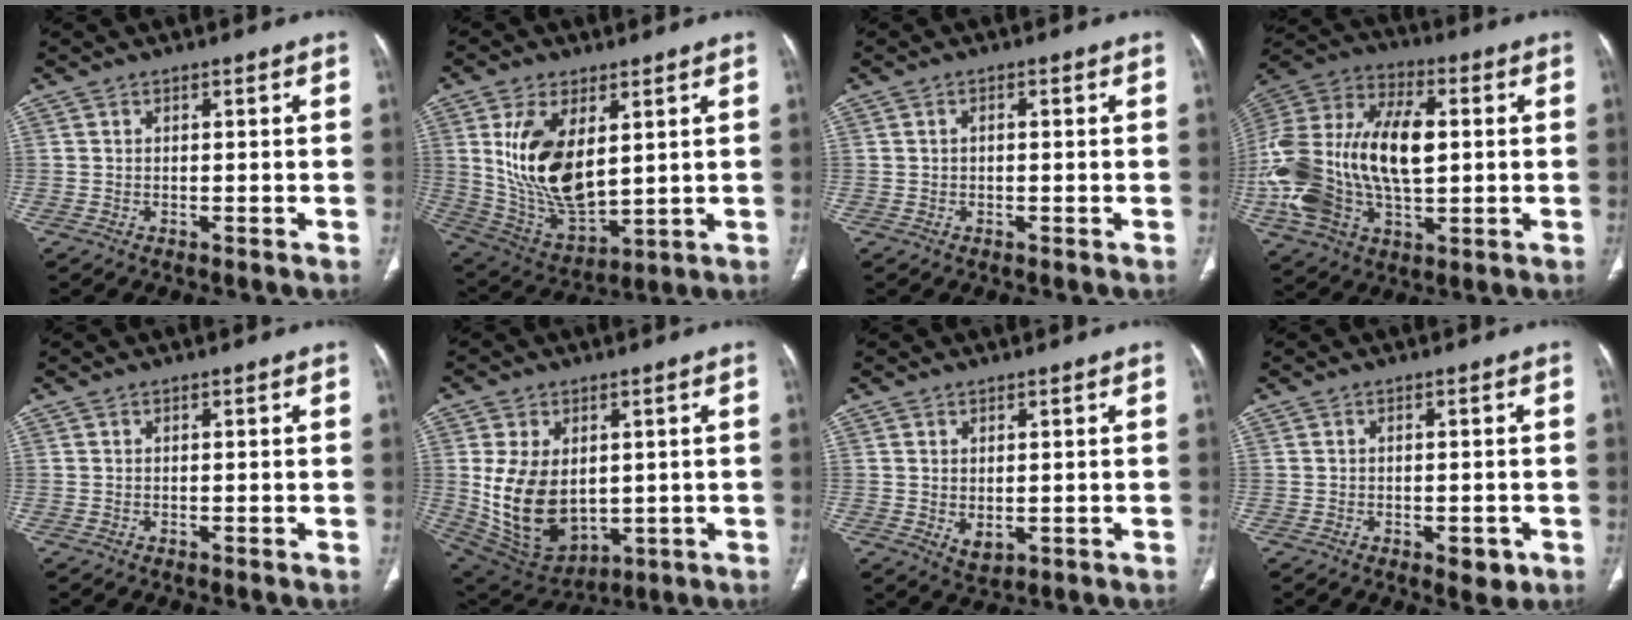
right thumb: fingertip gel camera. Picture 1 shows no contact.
{"total": 16.3, "force": [4.0, 8.6, 13.3], "torque": [-0.243, -0.023, 0.096]}
{"total": 0.7, "force": [0.0, 0.5, 0.6], "torque": [-0.008, 0.001, -0.002]}
{"total": 28.2, "force": [0.3, 16.2, 23.0], "torque": [-0.505, 0.015, 0.012]}
{"total": 0.0}
{"total": 15.7, "force": [0.6, 10.7, 11.5], "torque": [-0.193, -0.013, 0.045]}
{"total": 2.8, "force": [-0.2, 1.8, 2.2], "torque": [-0.031, -0.007, 0.010]}
{"total": 3.2, "force": [-1.4, 1.6, 2.4], "torque": [-0.018, 0.000, -0.011]}